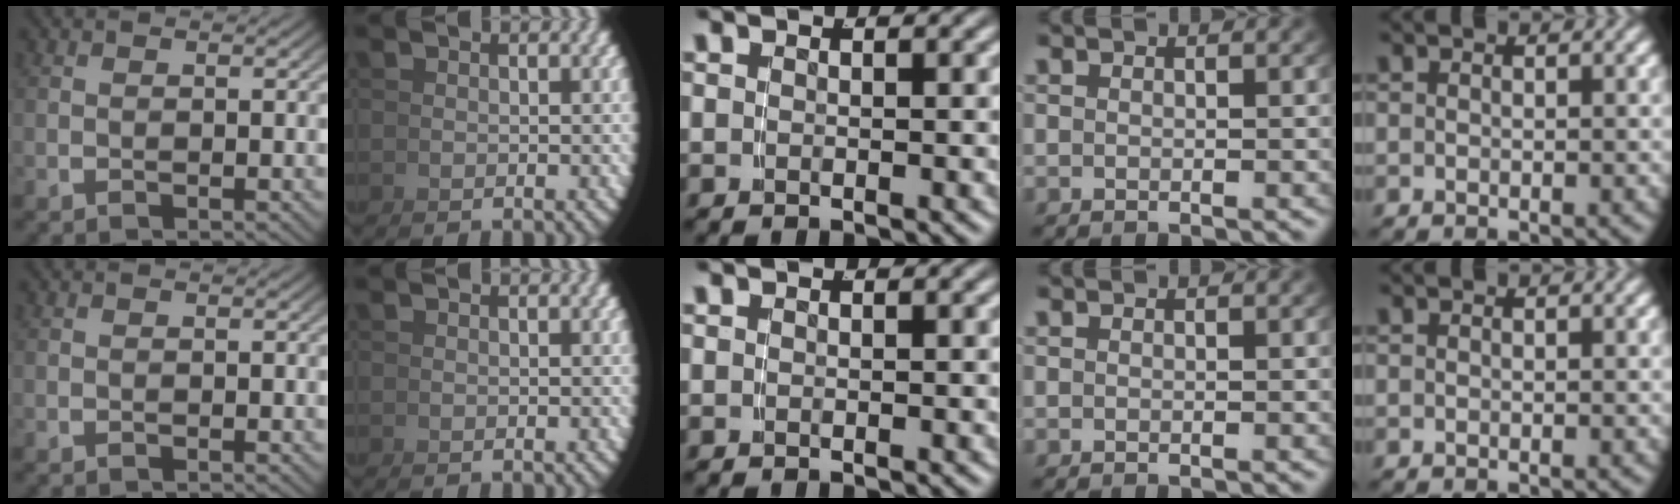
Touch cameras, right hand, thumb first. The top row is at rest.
{}